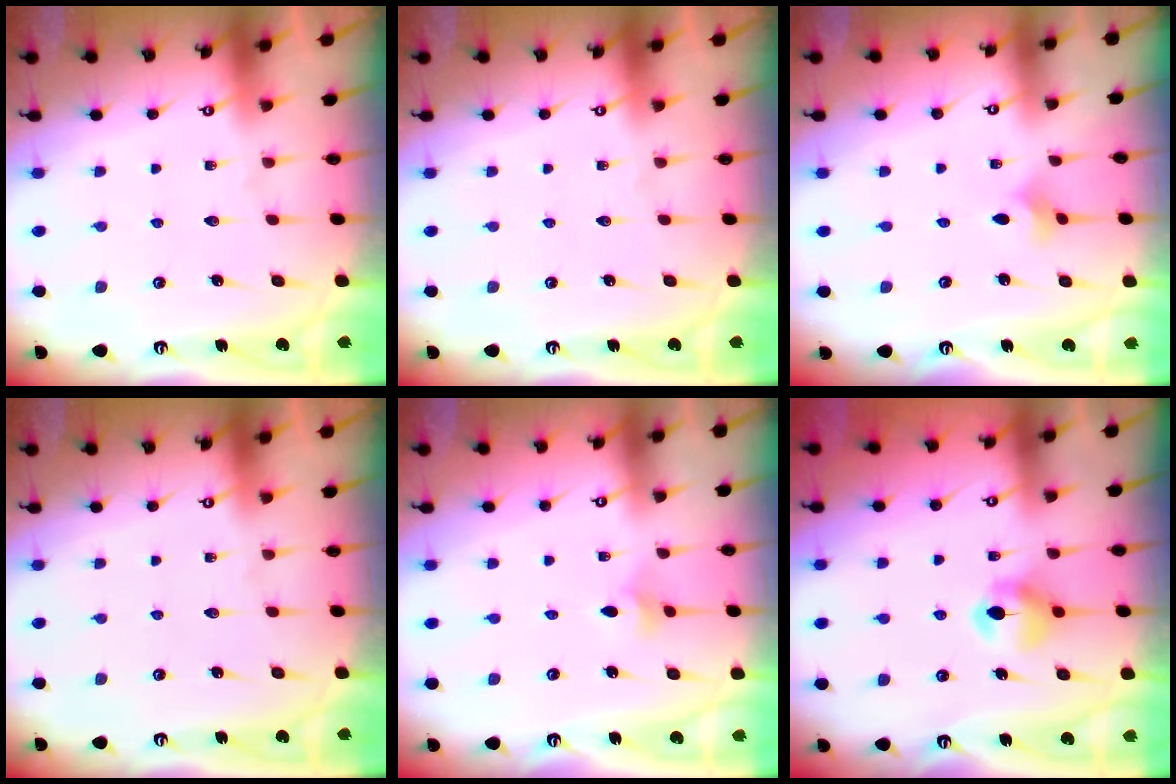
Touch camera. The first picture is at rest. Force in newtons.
{"total": 0.0}
{"total": 2.1, "press": 2.0, "slide": 0.5}
{"total": 0.0}
{"total": 2.8, "press": 2.8, "slide": 0.6}
{"total": 7.4, "press": 7.3, "slide": 0.6}